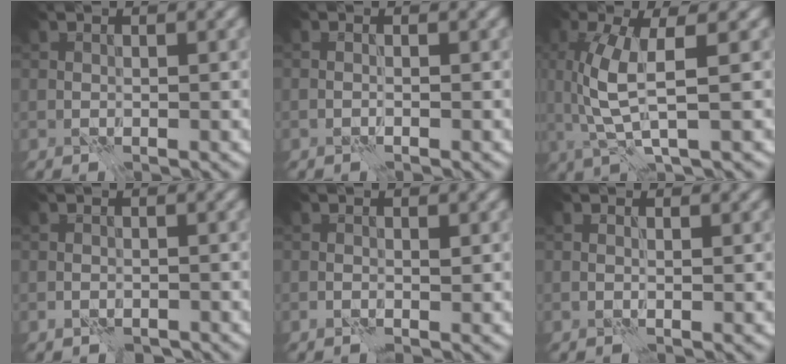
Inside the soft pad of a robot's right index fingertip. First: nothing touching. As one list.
[{"total": 0.5, "force": [-0.5, -0.3, 0.1], "torque": [-0.003, 0.005, -0.013]}, {"total": 4.5, "force": [1.0, 0.6, 4.3], "torque": [-0.107, 0.001, 0.023]}, {"total": 0.7, "force": [-0.6, 0.2, 0.3], "torque": [-0.003, -0.001, -0.010]}, {"total": 0.6, "force": [0.4, -0.3, 0.3], "torque": [0.001, 0.003, 0.007]}, {"total": 0.0}]